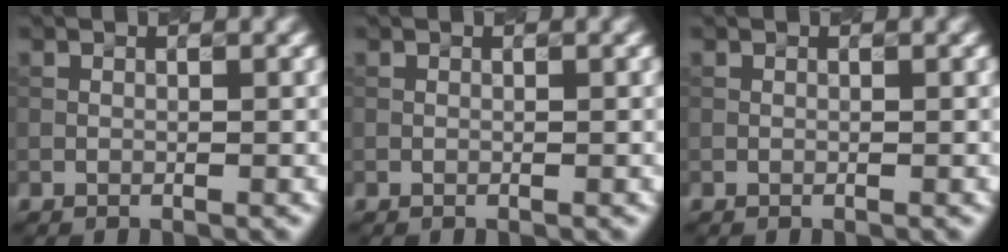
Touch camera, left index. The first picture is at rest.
{"total": 0.0}
{"total": 0.0}